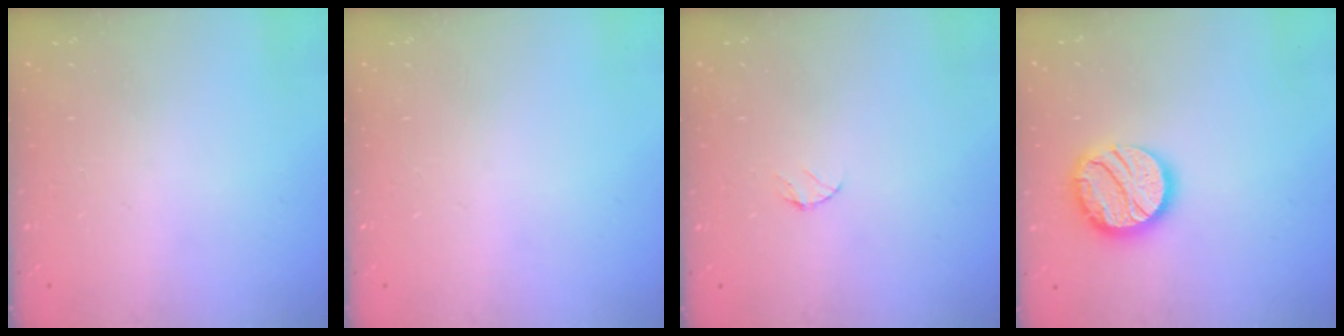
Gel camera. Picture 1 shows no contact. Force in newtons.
{"total": 0.0}
{"total": 3.6, "press": 3.6, "slide": 0.4}
{"total": 17.1, "press": 17.0, "slide": 1.5}